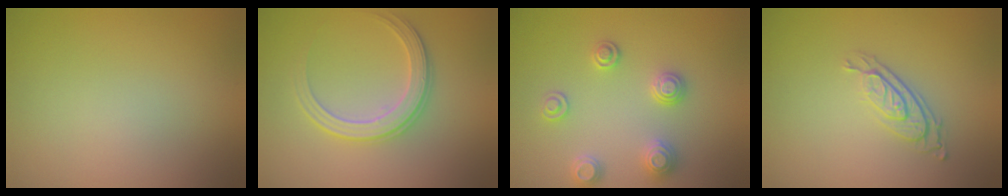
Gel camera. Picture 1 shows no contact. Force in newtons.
{"total": 2.9, "press": 2.8, "slide": 0.6}
{"total": 2.9, "press": 2.9, "slide": 0.2}
{"total": 2.9, "press": 2.1, "slide": 2.1}